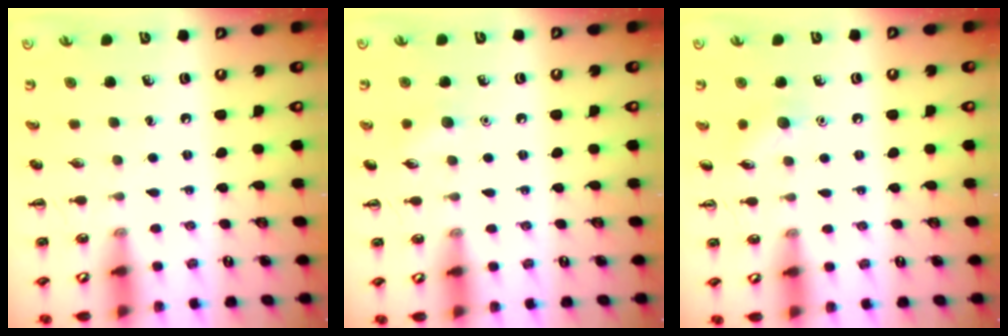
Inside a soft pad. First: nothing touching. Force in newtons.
{"total": 6.4, "press": 6.2, "slide": 1.6}
{"total": 6.4, "press": 6.1, "slide": 1.9}